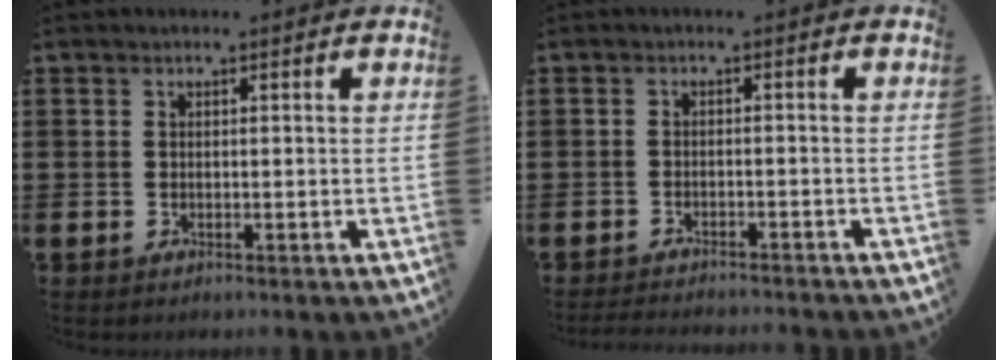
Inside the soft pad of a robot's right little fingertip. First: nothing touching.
{"total": 1.6, "force": [-1.6, -0.1, 0.1], "torque": [-0.003, 0.002, -0.033]}